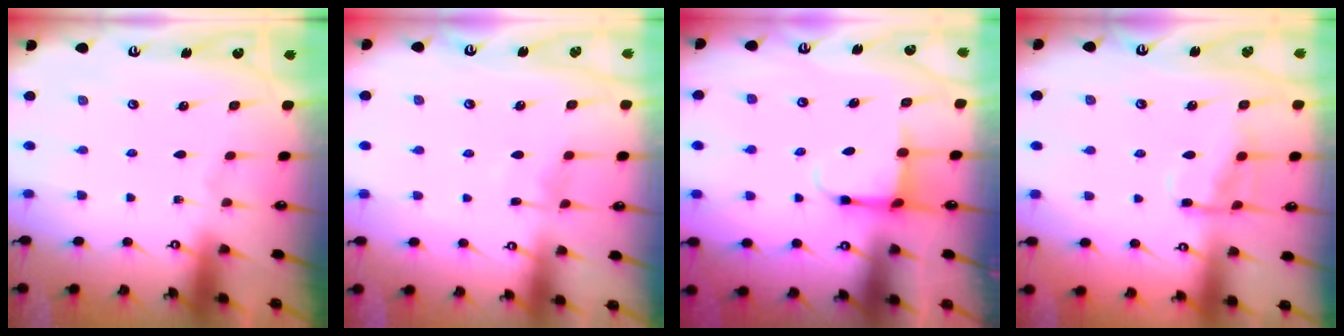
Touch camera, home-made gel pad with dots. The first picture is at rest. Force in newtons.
{"total": 6.0, "press": 6.0, "slide": 0.6}
{"total": 4.0, "press": 3.8, "slide": 1.3}
{"total": 8.5, "press": 8.5, "slide": 0.4}